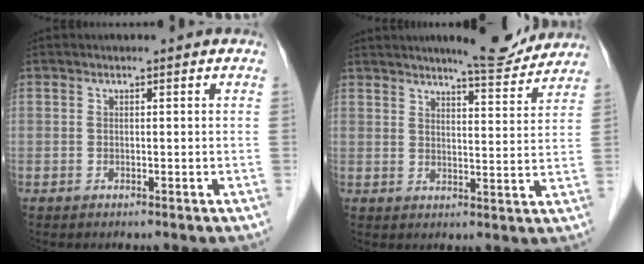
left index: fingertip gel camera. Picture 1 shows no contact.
{"total": 8.4, "force": [7.8, 0.9, 3.1], "torque": [-0.046, -0.006, 0.099]}